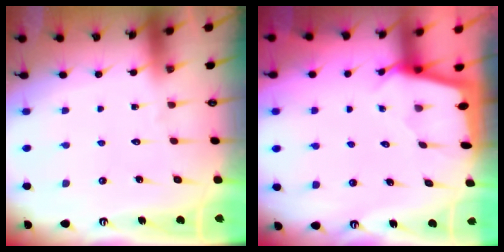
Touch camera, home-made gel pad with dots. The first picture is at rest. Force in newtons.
{"total": 2.1, "press": 2.1, "slide": 0.3}